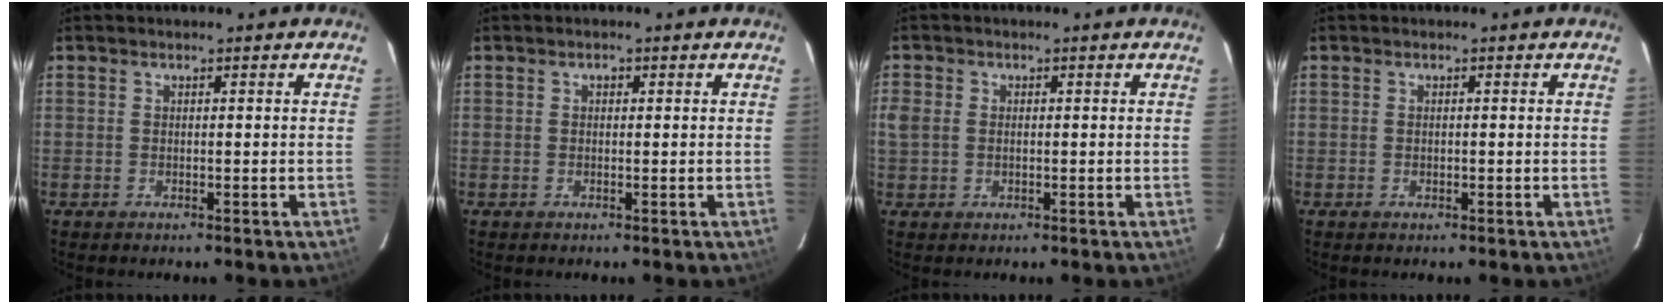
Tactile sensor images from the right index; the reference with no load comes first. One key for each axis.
{"total": 0.7, "fx": 0.1, "fy": 0.6, "fz": 0.3, "tx": -0.003, "ty": 0.004, "tz": 0.001}
{"total": 3.6, "fx": 0.1, "fy": 3.1, "fz": 1.9, "tx": -0.042, "ty": 0.002, "tz": 0.003}
{"total": 0.0}